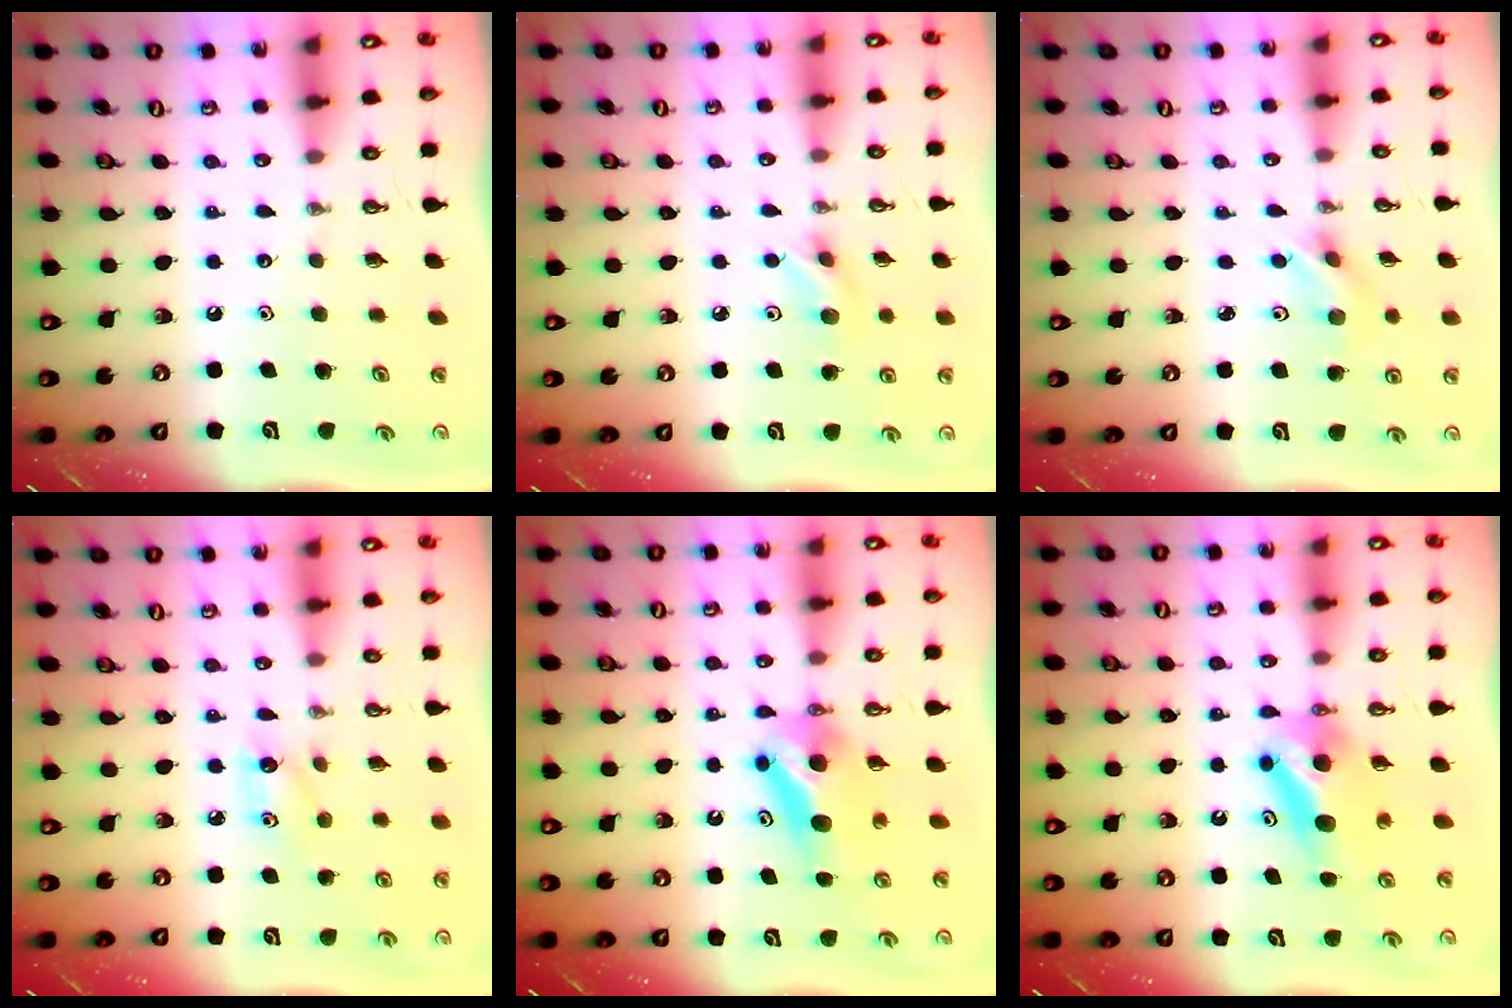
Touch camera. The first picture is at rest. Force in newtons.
{"total": 6.0, "press": 6.0, "slide": 0.5}
{"total": 3.8, "press": 2.8, "slide": 2.6}
{"total": 5.7, "press": 5.6, "slide": 0.5}
{"total": 7.9, "press": 6.6, "slide": 4.3}
{"total": 7.9, "press": 6.6, "slide": 4.3}